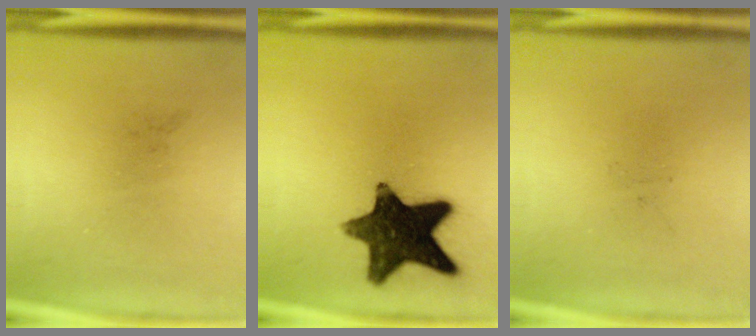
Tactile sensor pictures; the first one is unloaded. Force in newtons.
{"total": 14.6}
{"total": 0.0}